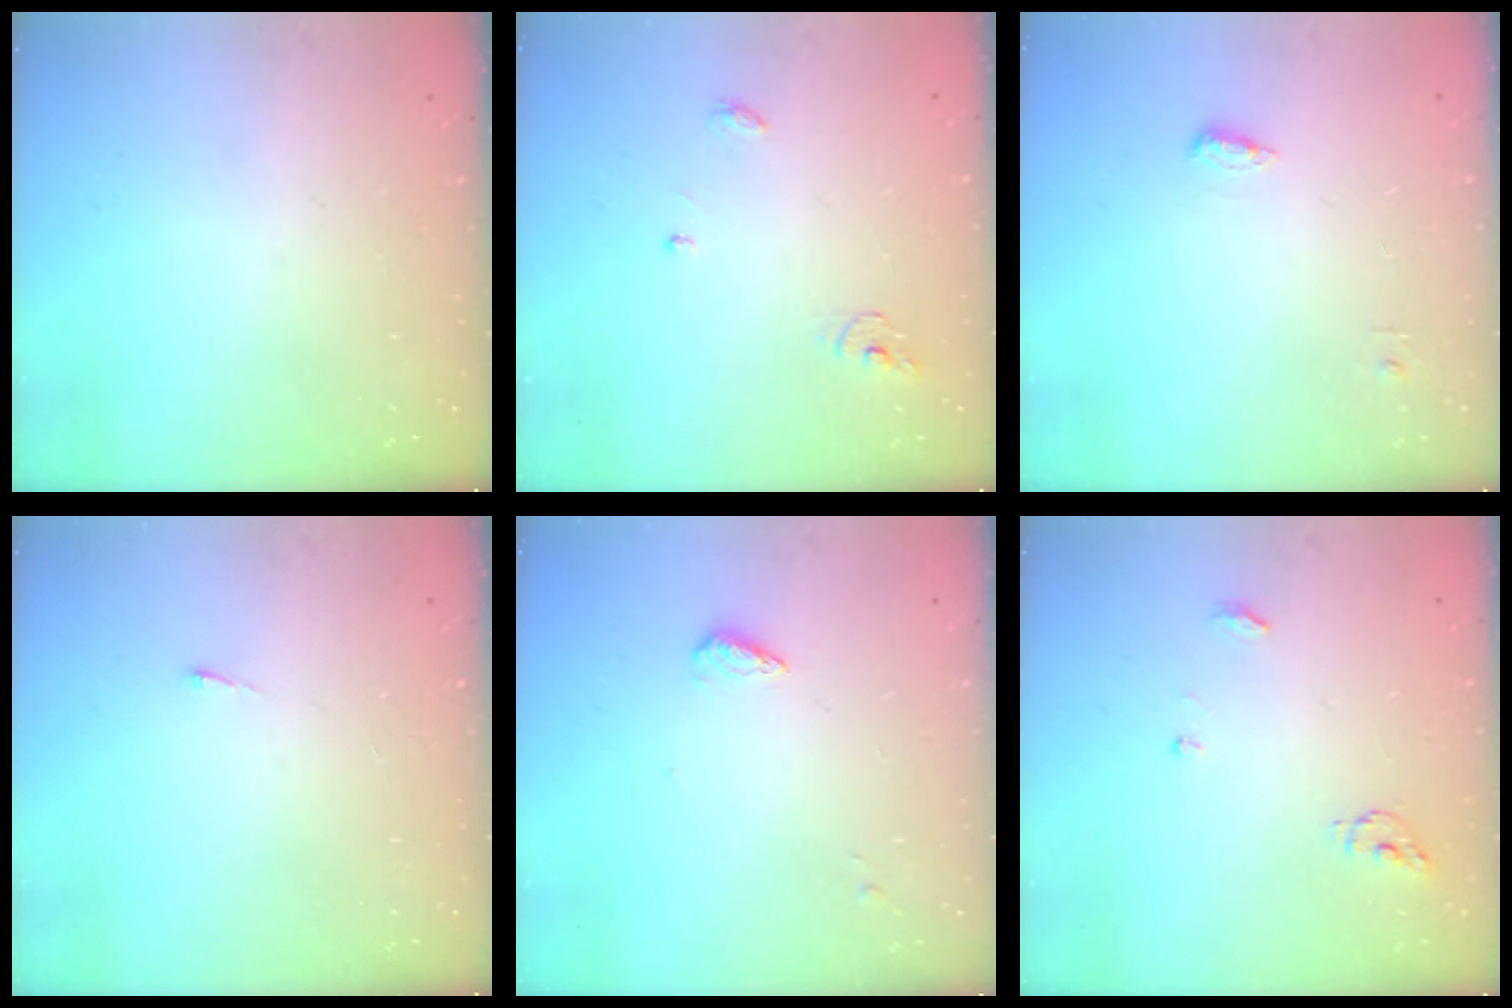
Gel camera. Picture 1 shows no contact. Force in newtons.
{"total": 3.9, "press": 3.9, "slide": 0.2}
{"total": 4.9, "press": 4.8, "slide": 1.0}
{"total": 2.7, "press": 2.7, "slide": 0.4}
{"total": 3.4, "press": 3.4, "slide": 0.5}
{"total": 4.6, "press": 4.6, "slide": 0.3}